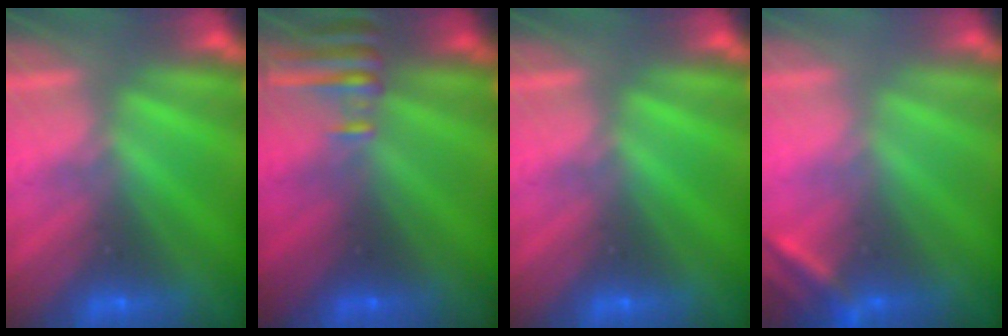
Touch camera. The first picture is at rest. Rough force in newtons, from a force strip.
{"total": 5.8}
{"total": 0.0}
{"total": 2.6}